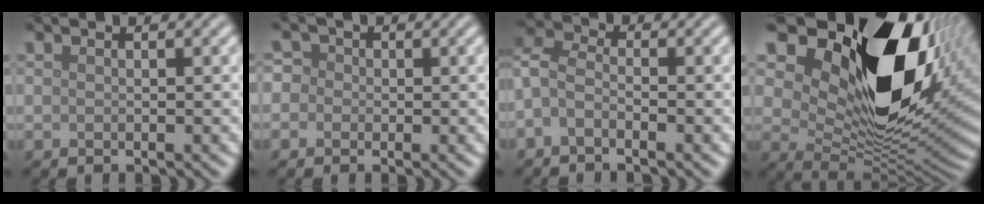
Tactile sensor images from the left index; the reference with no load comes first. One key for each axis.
{"total": 2.9, "fx": 0.5, "fy": 2.7, "fz": 1.0, "tx": 0.009, "ty": 0.023, "tz": -0.030}
{"total": 2.9, "fx": -1.2, "fy": 1.6, "fz": 2.0, "tx": -0.045, "ty": 0.005, "tz": -0.038}
{"total": 17.3, "fx": 6.8, "fy": 9.9, "fz": 12.4, "tx": -0.207, "ty": -0.006, "tz": 0.133}